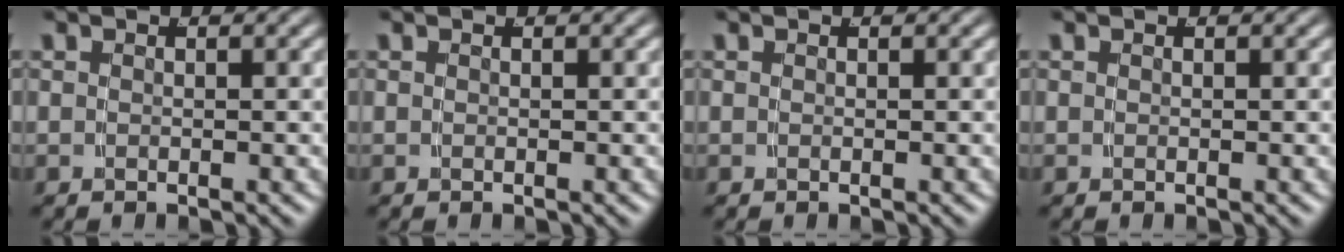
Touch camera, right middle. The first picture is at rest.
{"total": 0.0}
{"total": 0.0}
{"total": 0.0}